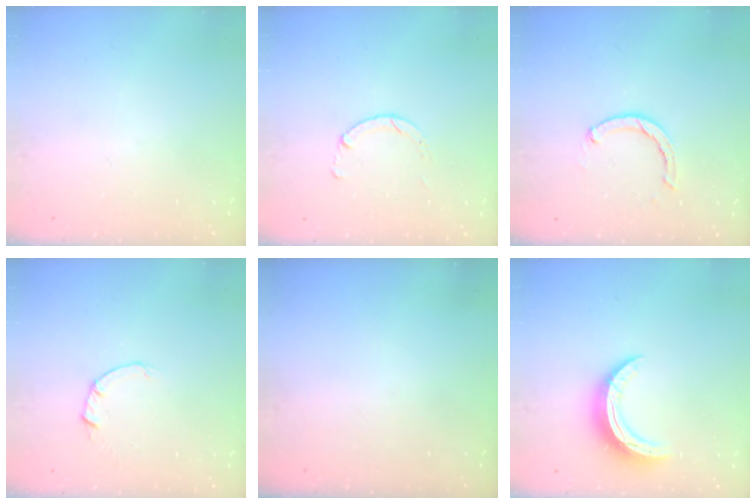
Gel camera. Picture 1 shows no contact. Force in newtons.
{"total": 1.8, "press": 1.8, "slide": 0.2}
{"total": 2.4, "press": 2.4, "slide": 0.1}
{"total": 2.0, "press": 2.0, "slide": 0.3}
{"total": 0.0}
{"total": 9.9, "press": 9.9, "slide": 0.5}